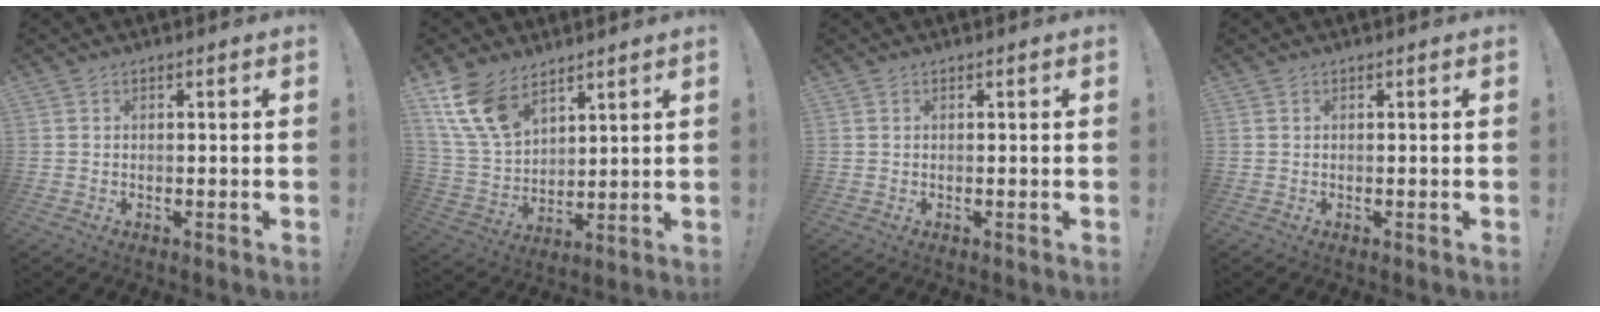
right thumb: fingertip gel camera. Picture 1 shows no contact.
{"total": 14.0, "force": [9.0, 8.1, 7.2], "torque": [-0.150, -0.046, 0.176]}
{"total": 0.0}
{"total": 0.0}